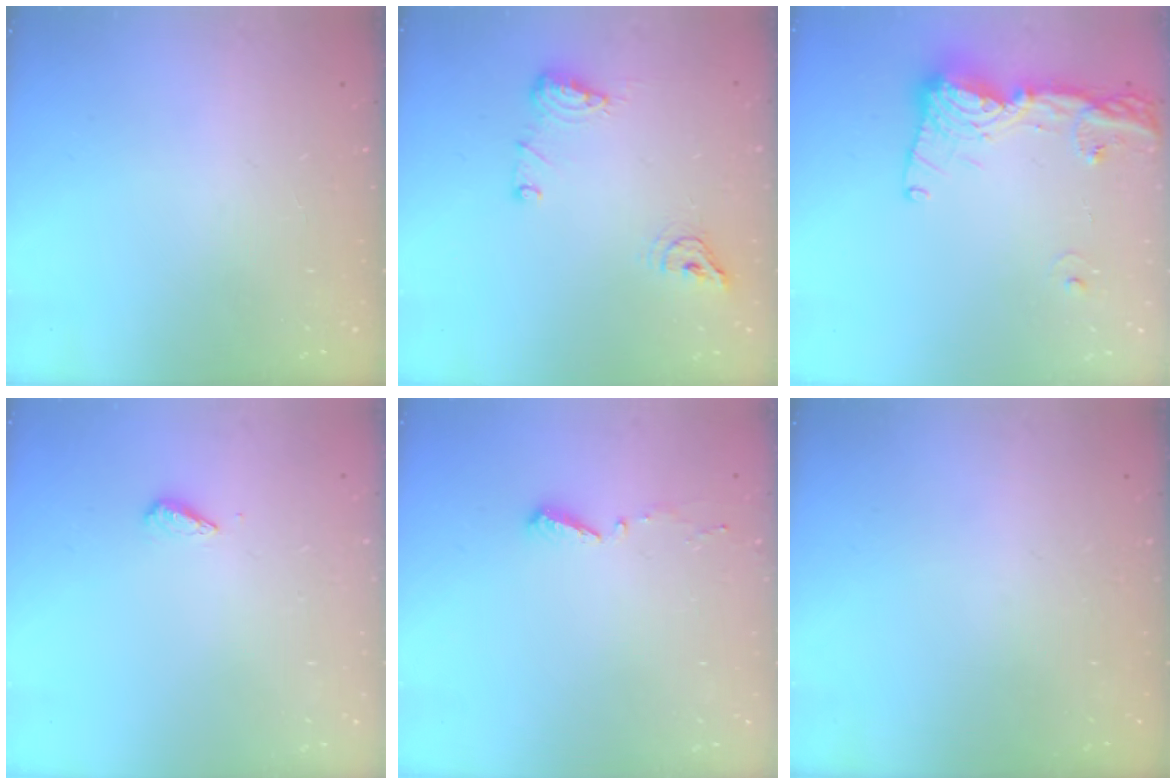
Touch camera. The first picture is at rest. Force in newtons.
{"total": 8.9, "press": 8.8, "slide": 1.4}
{"total": 15.2, "press": 15.1, "slide": 1.5}
{"total": 2.9, "press": 2.9, "slide": 0.4}
{"total": 4.0, "press": 4.0, "slide": 0.4}
{"total": 0.0}